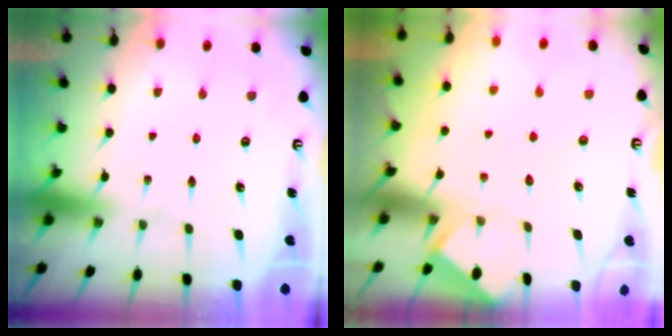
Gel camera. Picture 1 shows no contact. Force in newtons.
{"total": 1.9, "press": 1.9, "slide": 0.3}